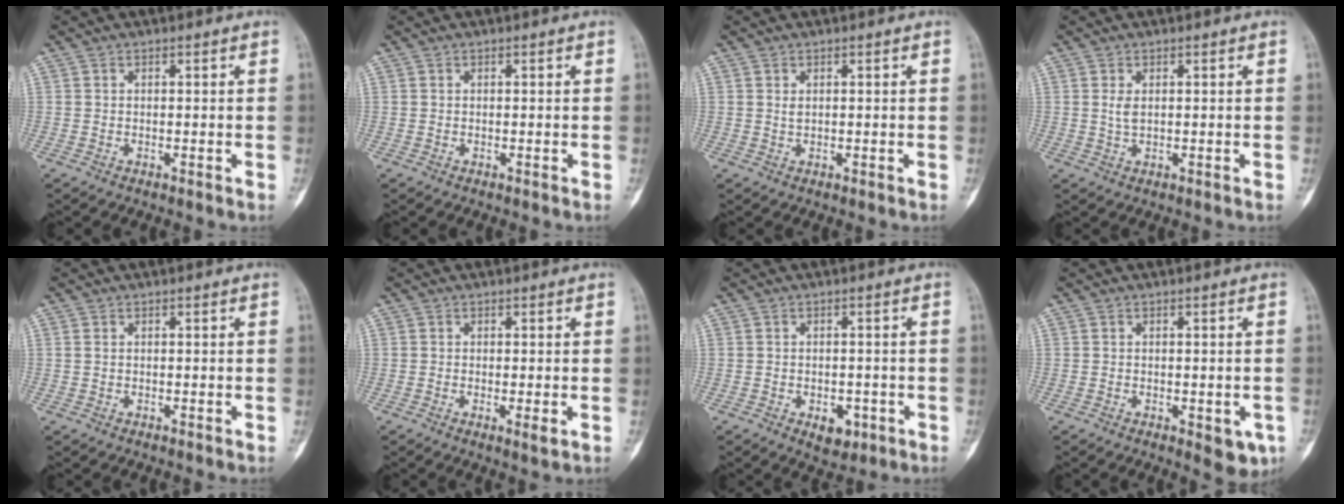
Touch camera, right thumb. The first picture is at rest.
{"total": 0.0}
{"total": 0.8, "force": [0.3, 0.5, 0.6], "torque": [-0.010, 0.000, 0.008]}
{"total": 1.9, "force": [0.5, 1.0, 1.5], "torque": [-0.031, 0.000, 0.014]}
{"total": 0.6, "force": [0.2, 0.4, 0.4], "torque": [-0.009, 0.002, 0.004]}
{"total": 2.0, "force": [-0.4, 0.4, 1.9], "torque": [-0.034, -0.007, -0.009]}
{"total": 4.4, "force": [-1.8, 2.8, 2.9], "torque": [-0.020, 0.009, -0.015]}
{"total": 5.0, "force": [-1.7, 2.3, 4.1], "torque": [-0.026, -0.002, -0.015]}